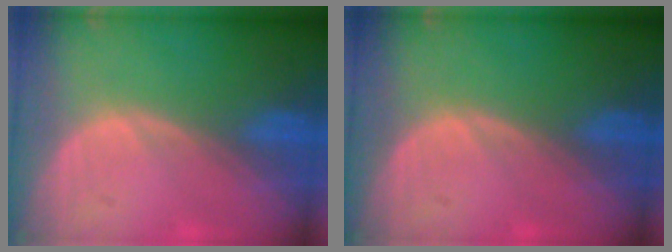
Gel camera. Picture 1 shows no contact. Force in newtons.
{"total": 0.0}